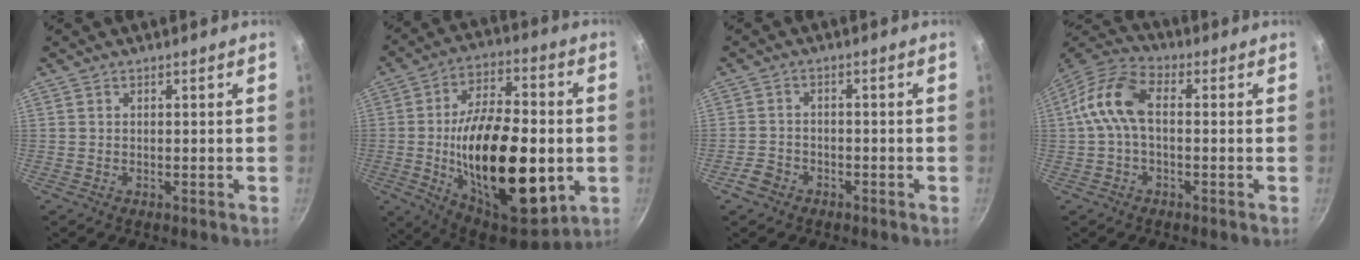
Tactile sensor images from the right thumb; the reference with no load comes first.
{"total": 28.9, "force": [-3.6, 13.8, 25.1], "torque": [-0.395, 0.007, -0.048]}
{"total": 3.6, "force": [-2.2, 2.5, 1.2], "torque": [-0.023, 0.026, -0.040]}
{"total": 10.2, "force": [0.1, 5.9, 8.3], "torque": [-0.161, 0.035, -0.015]}